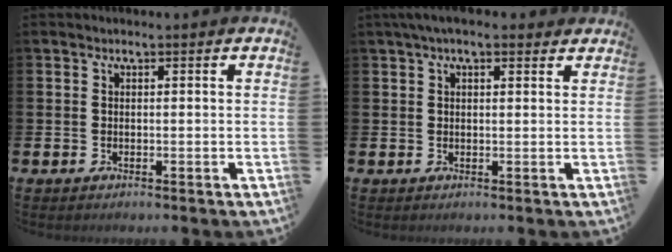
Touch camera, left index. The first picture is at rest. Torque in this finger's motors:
{"motor_torque": [1.09, -1.05, 0.15, 0.21]}